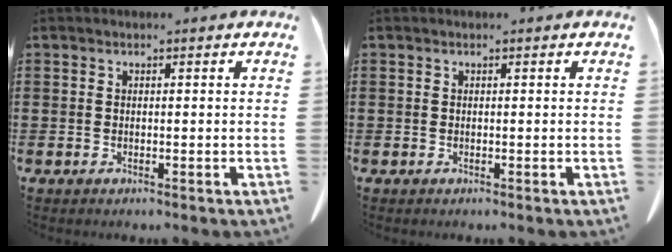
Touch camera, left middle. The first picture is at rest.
{"total": 0.0}